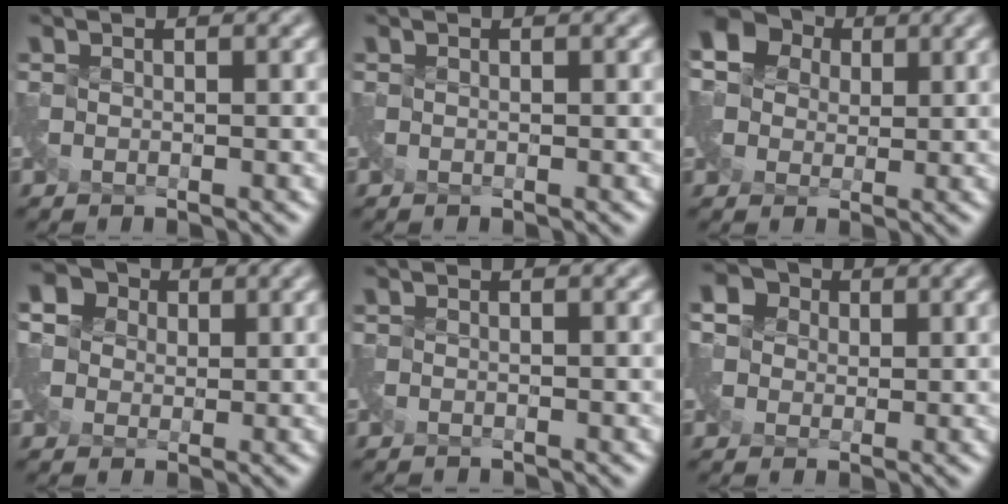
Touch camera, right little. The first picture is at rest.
{"total": 0.0}
{"total": 6.1, "force": [1.2, 5.4, 2.7], "torque": [-0.060, 0.030, -0.002]}
{"total": 4.5, "force": [1.1, 4.0, 1.8], "torque": [-0.037, 0.032, 0.000]}
{"total": 0.7, "force": [-0.7, -0.2, -0.1], "torque": [0.001, -0.011, -0.018]}
{"total": 4.0, "force": [0.9, 3.5, 1.5], "torque": [-0.031, 0.030, -0.001]}